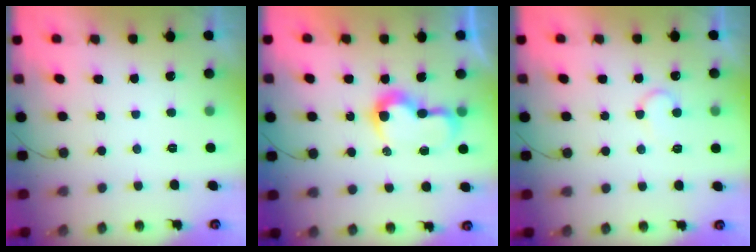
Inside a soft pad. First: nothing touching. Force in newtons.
{"total": 8.7, "press": 8.7, "slide": 0.3}
{"total": 6.6, "press": 6.6, "slide": 0.6}